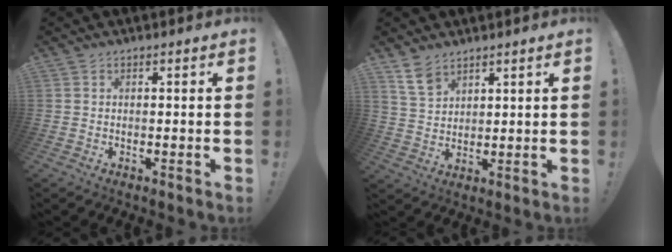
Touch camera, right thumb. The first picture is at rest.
{"total": 7.3, "force": [5.4, 3.8, 3.1], "torque": [-0.059, -0.028, 0.107]}